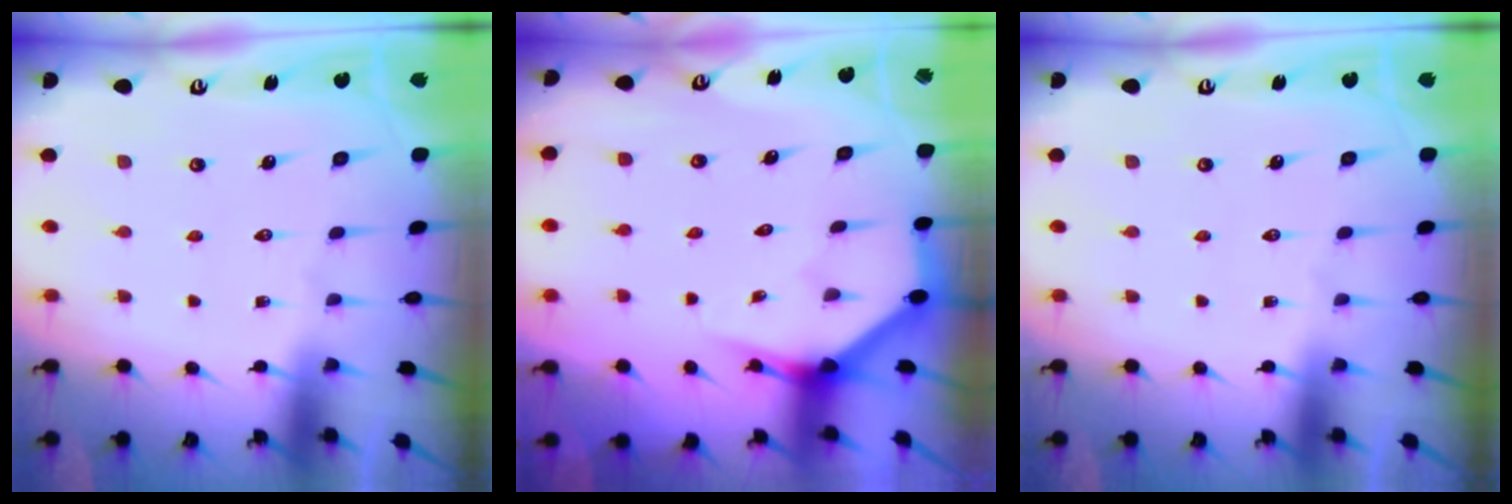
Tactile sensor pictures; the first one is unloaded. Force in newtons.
{"total": 3.8, "press": 3.8, "slide": 0.3}
{"total": 0.0}